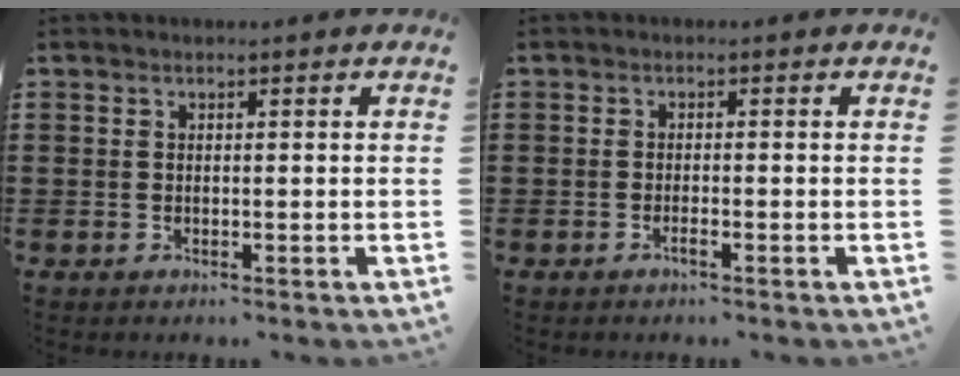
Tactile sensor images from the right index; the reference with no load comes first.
{"total": 1.1, "force": [-0.7, 0.0, 0.9], "torque": [-0.016, -0.005, -0.012]}